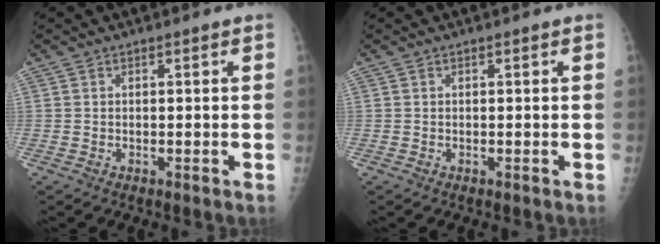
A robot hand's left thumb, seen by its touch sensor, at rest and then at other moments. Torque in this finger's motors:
{"motor_torque": [-0.01, 0.01, -0.04, 0.01, 0.00]}